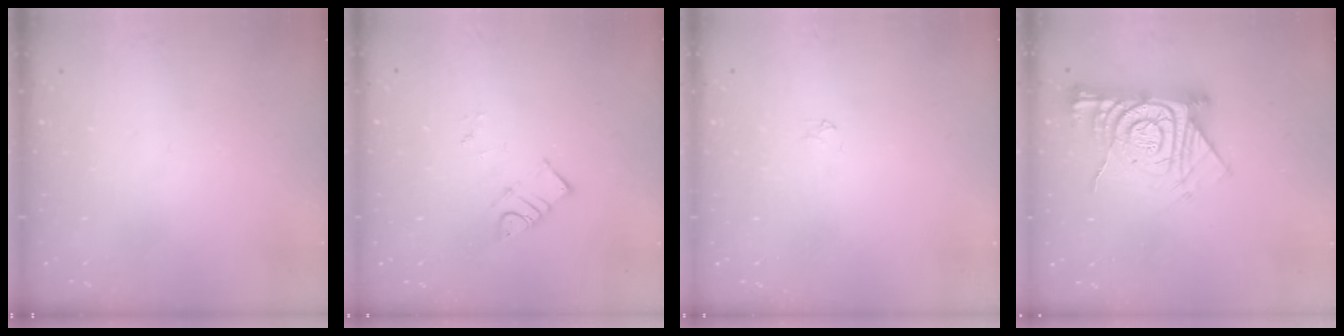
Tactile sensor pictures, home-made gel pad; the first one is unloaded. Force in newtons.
{"total": 3.6, "press": 3.6, "slide": 0.3}
{"total": 2.2, "press": 2.2, "slide": 0.3}
{"total": 16.1, "press": 16.0, "slide": 1.6}